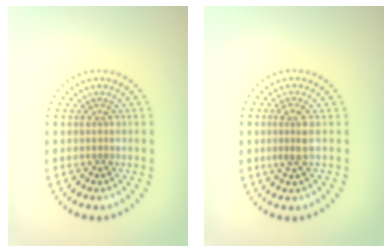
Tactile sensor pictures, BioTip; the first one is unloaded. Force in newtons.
{"total": 2.1, "press": 1.7, "slide": 1.1}